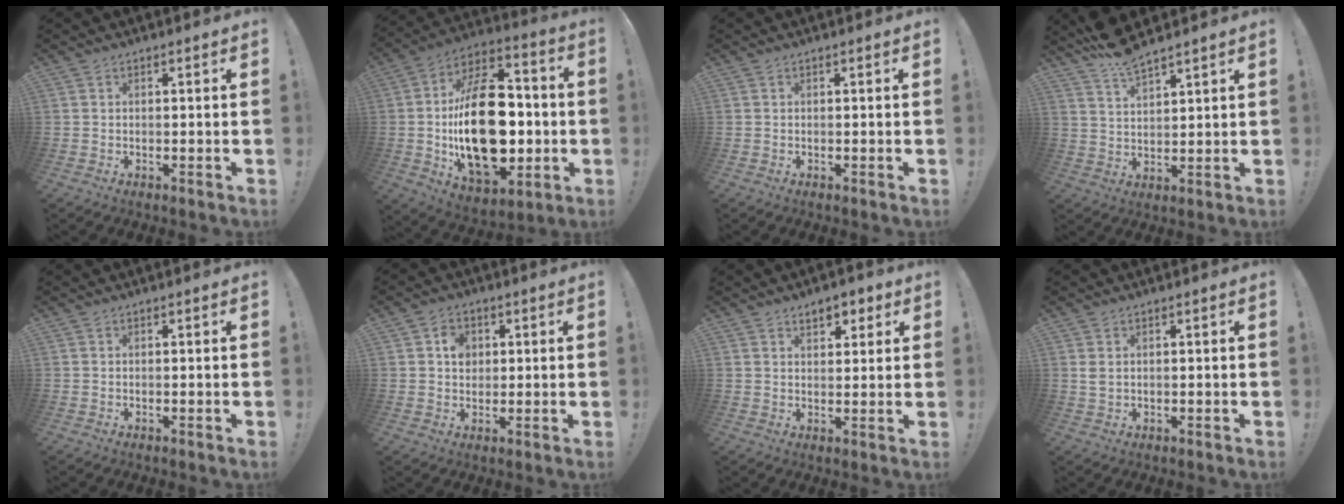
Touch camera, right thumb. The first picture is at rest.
{"total": 28.8, "force": [-2.2, 16.7, 23.4], "torque": [-0.412, 0.009, -0.024]}
{"total": 0.0}
{"total": 7.1, "force": [6.3, 1.2, 3.0], "torque": [-0.058, -0.037, 0.114]}
{"total": 0.0}
{"total": 4.8, "force": [1.2, 4.2, 1.9], "torque": [-0.015, -0.001, 0.018]}
{"total": 5.1, "force": [3.2, 3.1, 2.6], "torque": [-0.028, -0.011, 0.053]}
{"total": 1.9, "force": [0.9, 1.0, 1.3], "torque": [-0.022, 0.002, 0.015]}